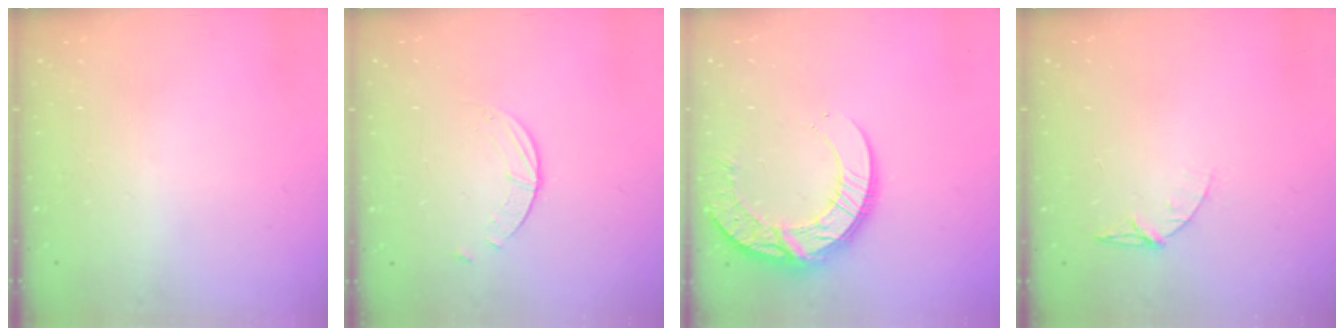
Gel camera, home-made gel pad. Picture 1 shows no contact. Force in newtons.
{"total": 0.9, "press": 0.9, "slide": 0.1}
{"total": 14.6, "press": 14.6, "slide": 1.2}
{"total": 5.2, "press": 5.1, "slide": 0.6}